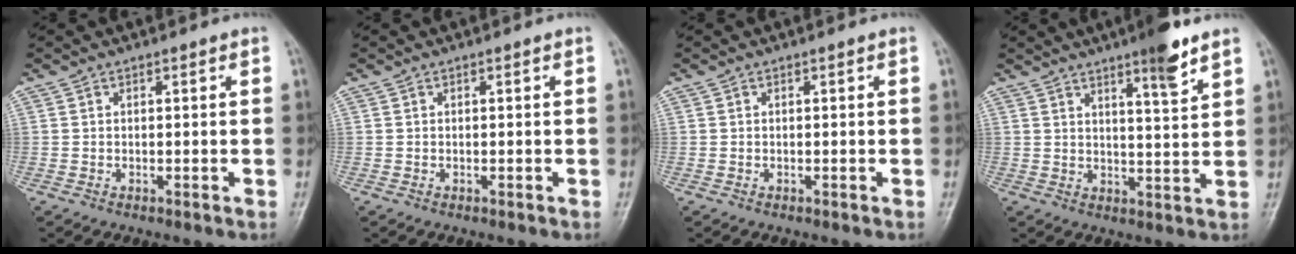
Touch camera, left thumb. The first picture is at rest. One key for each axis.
{"total": 0.0}
{"total": 0.0}
{"total": 7.5, "fx": 5.0, "fy": 0.8, "fz": 5.4, "tx": -0.075, "ty": -0.032, "tz": 0.073}